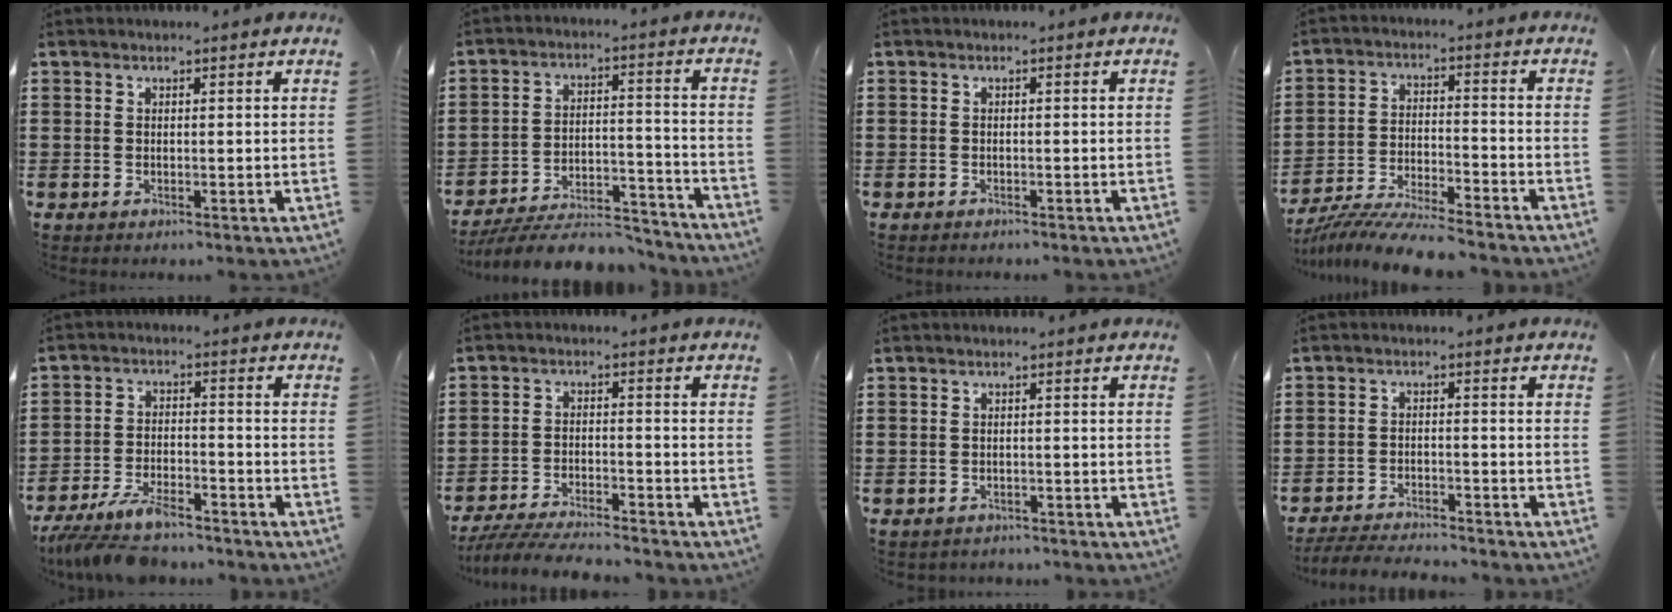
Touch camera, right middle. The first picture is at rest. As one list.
[{"total": 8.2, "force": [-7.6, 1.3, 2.7], "torque": [-0.035, 0.022, -0.144]}, {"total": 0.7, "force": [-0.7, 0.1, 0.0], "torque": [-0.002, 0.001, -0.015]}, {"total": 8.3, "force": [-8.0, 0.2, 2.2], "torque": [-0.040, 0.007, -0.156]}, {"total": 7.0, "force": [-6.2, 1.3, 3.0], "torque": [-0.070, -0.003, -0.122]}, {"total": 5.8, "force": [-5.6, 0.5, 1.5], "torque": [-0.034, -0.001, -0.111]}, {"total": 1.3, "force": [-1.3, 0.3, -0.1], "torque": [-0.003, 0.000, -0.029]}, {"total": 4.2, "force": [-4.1, 0.3, 0.7], "torque": [-0.020, -0.001, -0.086]}]